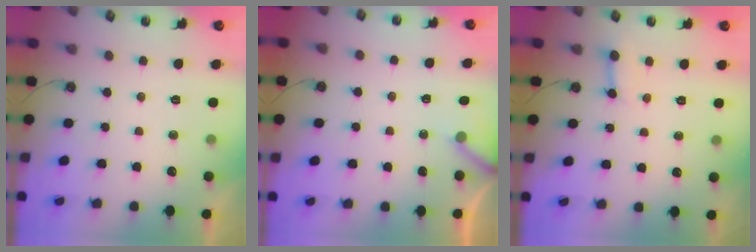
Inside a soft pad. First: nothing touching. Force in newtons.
{"total": 5.9, "press": 5.8, "slide": 0.5}
{"total": 2.8, "press": 2.7, "slide": 0.4}